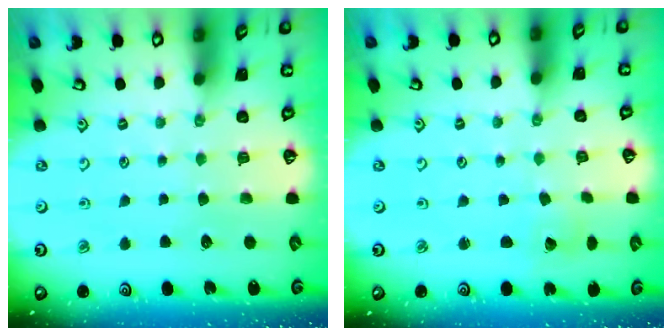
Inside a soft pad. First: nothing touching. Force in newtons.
{"total": 1.7, "press": 1.7, "slide": 0.1}